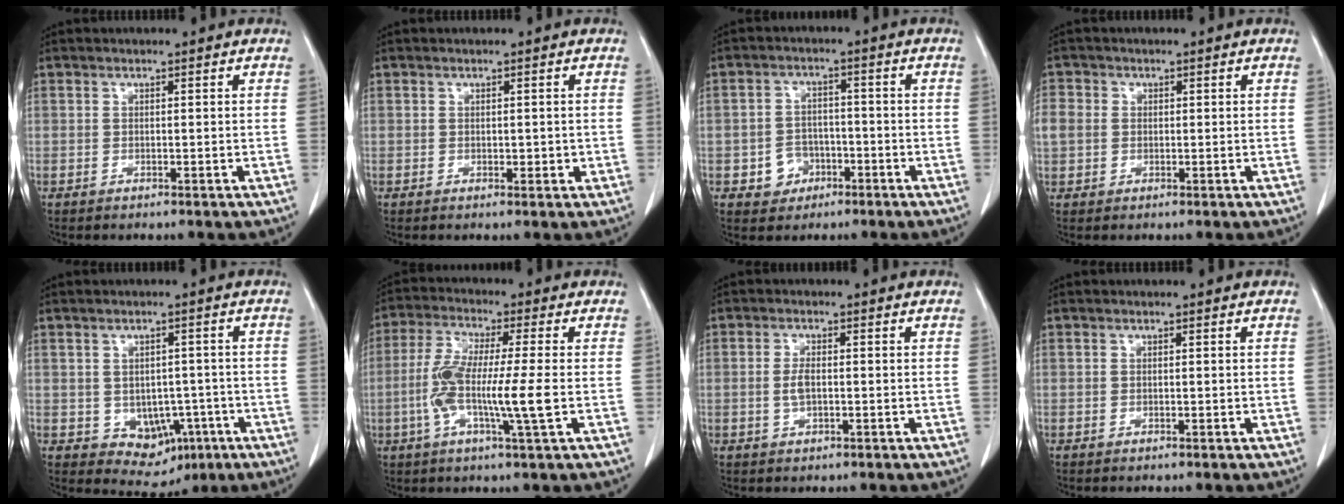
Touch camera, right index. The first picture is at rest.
{"total": 1.5, "force": [0.0, 0.9, 1.2], "torque": [-0.014, -0.002, 0.002]}
{"total": 4.7, "force": [-2.0, 4.1, 1.2], "torque": [-0.014, 0.011, -0.025]}
{"total": 6.3, "force": [0.8, 5.7, 2.6], "torque": [-0.082, 0.019, 0.019]}
{"total": 6.5, "force": [-1.9, 5.0, 3.7], "torque": [-0.041, 0.007, -0.011]}
{"total": 10.7, "force": [-1.6, 0.3, 10.5], "torque": [-0.206, -0.006, -0.040]}
{"total": 2.5, "force": [-0.4, 1.0, 2.2], "torque": [-0.049, 0.001, -0.005]}
{"total": 0.0}